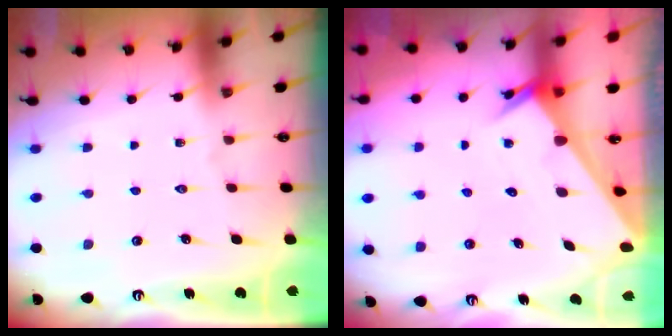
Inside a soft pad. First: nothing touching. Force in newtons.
{"total": 2.1, "press": 2.1, "slide": 0.1}